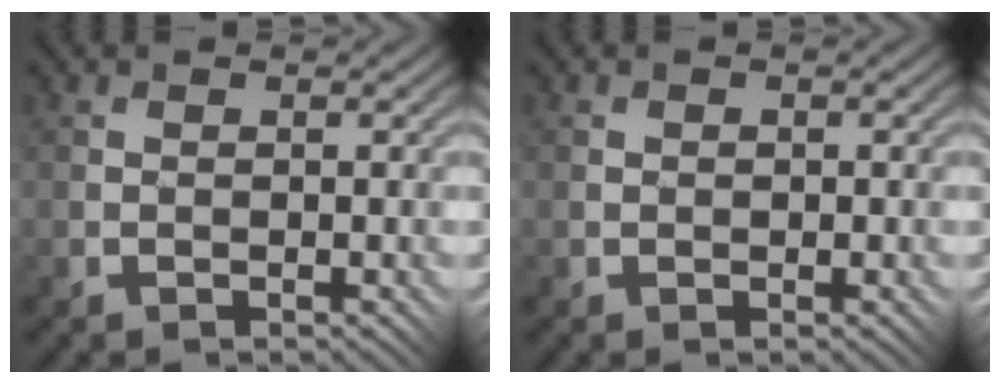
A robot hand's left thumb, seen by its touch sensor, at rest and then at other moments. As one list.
[{"total": 0.6, "force": [0.1, 0.6, 0.3], "torque": [-0.005, 0.001, 0.002]}]